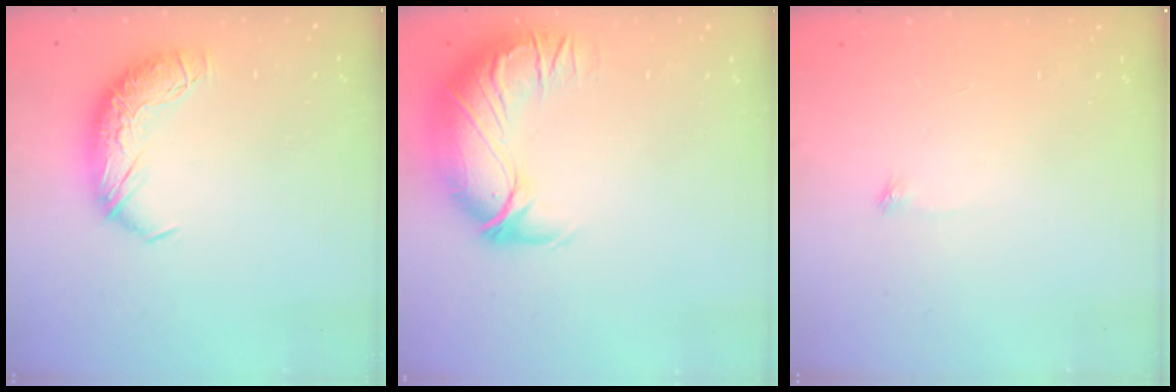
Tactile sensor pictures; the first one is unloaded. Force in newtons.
{"total": 3.7, "press": 2.1, "slide": 3.0}
{"total": 8.4, "press": 8.4, "slide": 0.6}